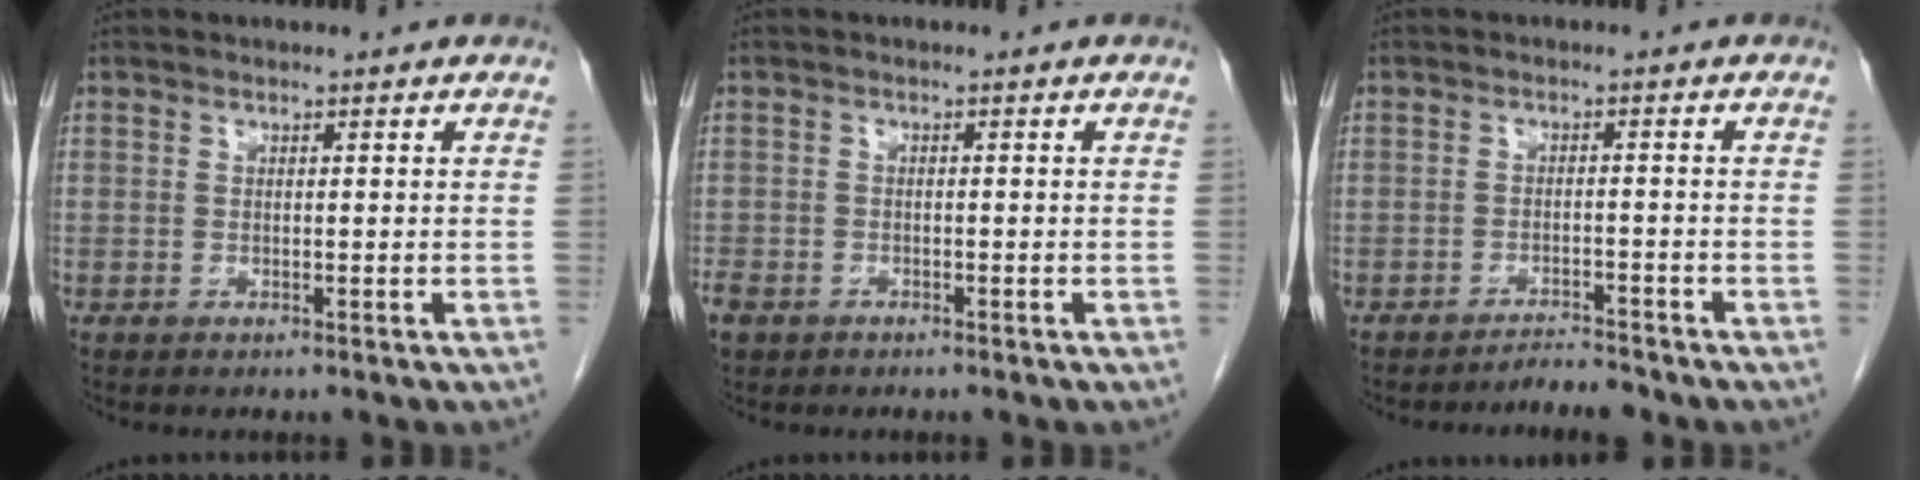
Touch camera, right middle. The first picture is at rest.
{"total": 3.2, "force": [-2.2, 2.1, 1.1], "torque": [-0.029, -0.002, -0.037]}
{"total": 2.6, "force": [-2.6, -0.3, 0.2], "torque": [-0.003, -0.012, -0.040]}